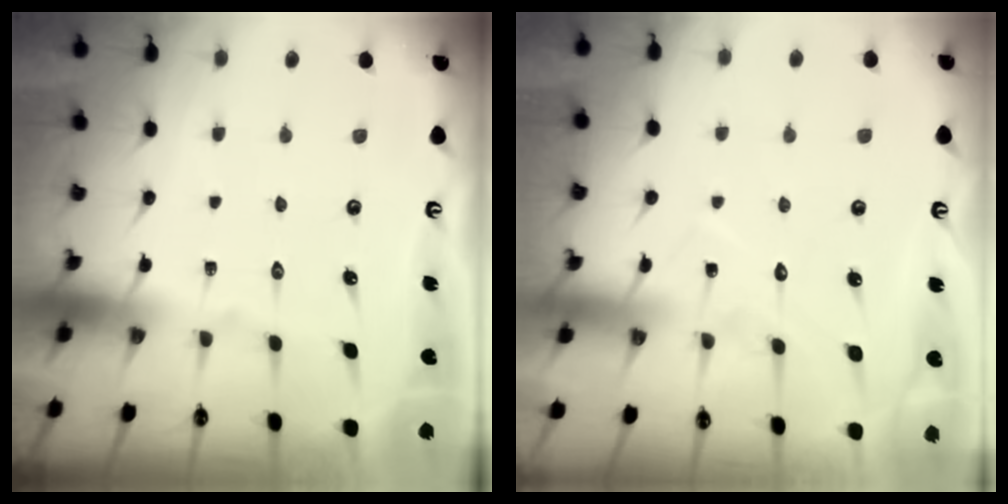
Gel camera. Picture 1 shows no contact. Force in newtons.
{"total": 6.6, "press": 6.6, "slide": 0.4}